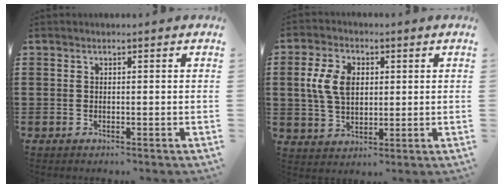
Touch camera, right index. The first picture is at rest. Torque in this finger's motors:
{"motor_torque": [0.22, 0.30, 0.27, 0.13]}